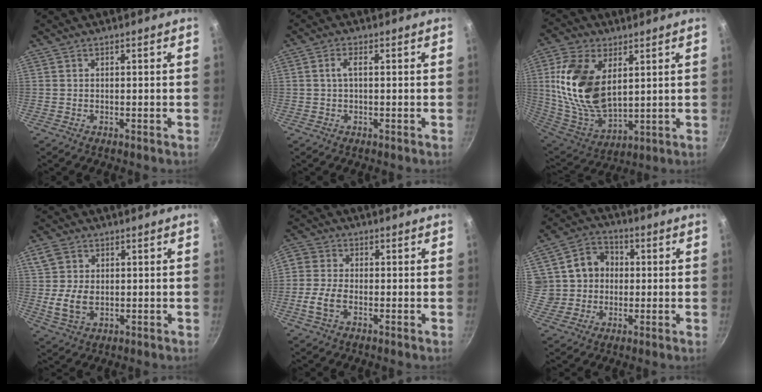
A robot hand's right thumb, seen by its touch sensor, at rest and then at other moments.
{"total": 2.2, "force": [0.2, 0.9, 2.0], "torque": [-0.044, 0.007, 0.003]}
{"total": 19.0, "force": [4.9, 11.1, 14.7], "torque": [-0.278, -0.027, 0.107]}
{"total": 6.9, "force": [0.2, 5.1, 4.7], "torque": [-0.084, -0.010, 0.004]}
{"total": 6.4, "force": [-1.8, 4.1, 4.6], "torque": [-0.096, 0.018, -0.047]}
{"total": 10.8, "force": [1.6, 9.7, 4.5], "torque": [-0.043, 0.016, 0.027]}